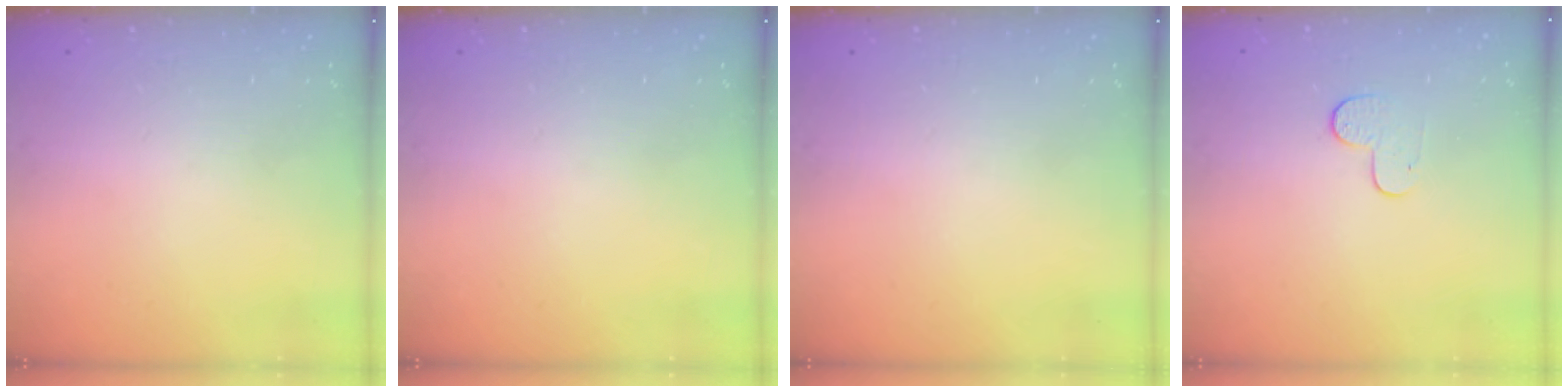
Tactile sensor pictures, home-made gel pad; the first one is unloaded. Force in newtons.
{"total": 0.0}
{"total": 0.0}
{"total": 5.5, "press": 5.5, "slide": 0.6}